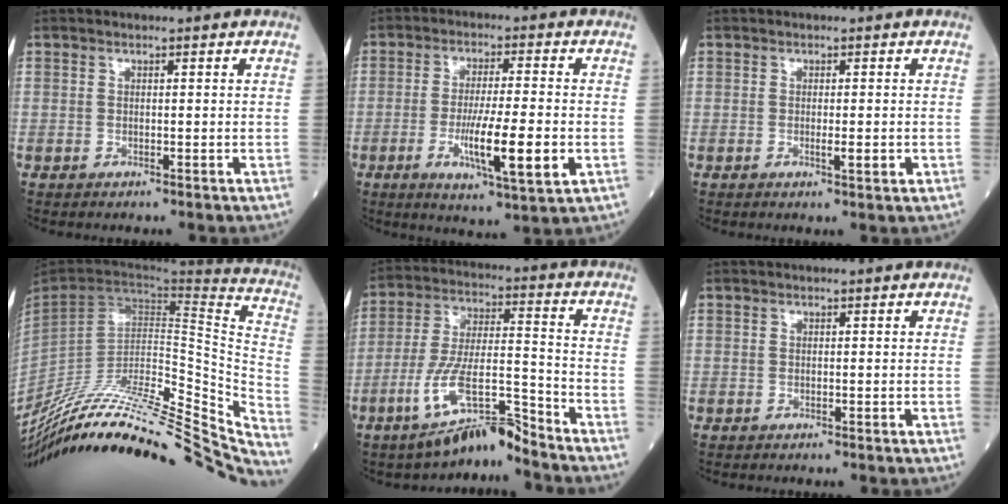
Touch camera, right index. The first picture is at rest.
{"total": 11.1, "force": [-2.8, 0.8, 10.7], "torque": [-0.183, -0.021, -0.047]}
{"total": 2.2, "force": [-0.5, 0.2, 2.2], "torque": [-0.036, -0.004, -0.008]}
{"total": 39.5, "force": [-34.3, 5.7, 18.9], "torque": [-0.242, -0.044, -0.487]}
{"total": 10.3, "force": [-7.8, 0.8, 6.7], "torque": [-0.135, 0.001, -0.145]}
{"total": 0.0}